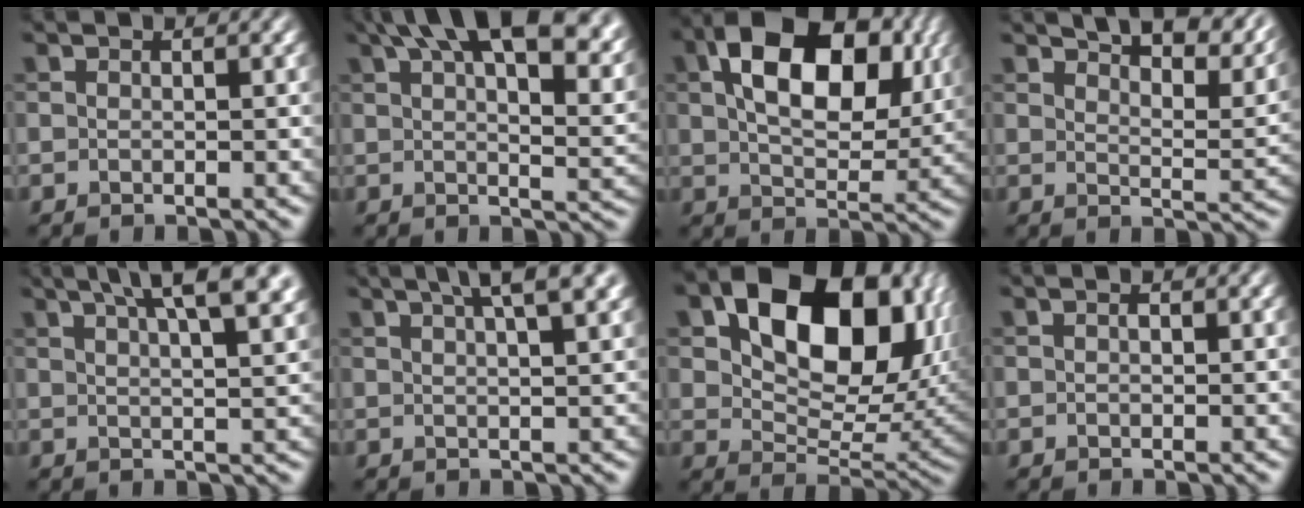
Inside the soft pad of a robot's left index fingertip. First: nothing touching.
{"total": 15.1, "force": [8.3, 6.2, 10.9], "torque": [-0.131, 0.027, 0.120]}
{"total": 12.0, "force": [3.8, 6.9, 9.0], "torque": [-0.144, 0.010, 0.065]}
{"total": 9.2, "force": [7.3, 2.7, 4.9], "torque": [-0.059, 0.011, 0.093]}
{"total": 9.9, "force": [5.9, 3.4, 7.2], "torque": [-0.068, 0.043, 0.056]}
{"total": 6.2, "force": [3.8, 1.8, 4.6], "torque": [-0.043, 0.027, 0.031]}
{"total": 15.1, "force": [5.4, 9.1, 10.8], "torque": [-0.157, -0.002, 0.099]}
{"total": 0.5, "force": [0.1, 0.3, 0.4], "torque": [-0.008, 0.001, 0.000]}